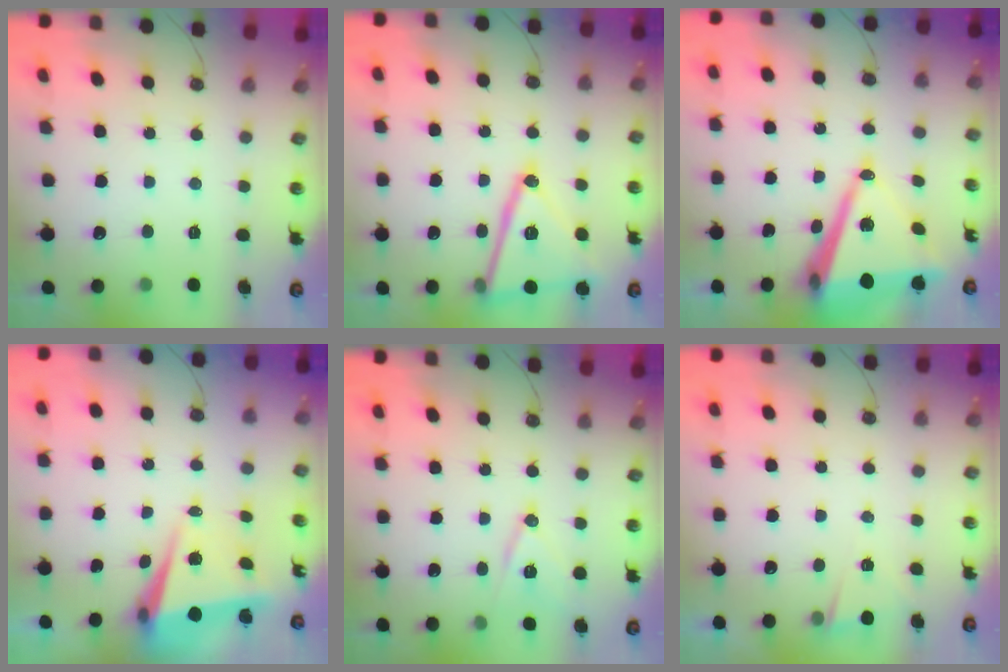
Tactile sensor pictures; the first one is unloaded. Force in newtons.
{"total": 20.6, "press": 20.3, "slide": 3.4}
{"total": 15.4, "press": 14.9, "slide": 3.8}
{"total": 5.7, "press": 5.3, "slide": 2.0}
{"total": 11.4, "press": 10.9, "slide": 3.4}
{"total": 1.5, "press": 1.3, "slide": 0.8}